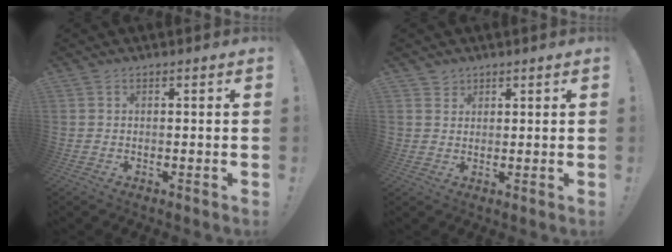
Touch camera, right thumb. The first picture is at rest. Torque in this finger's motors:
{"motor_torque": [-0.04, 0.15, -0.02, 0.05, 0.00]}